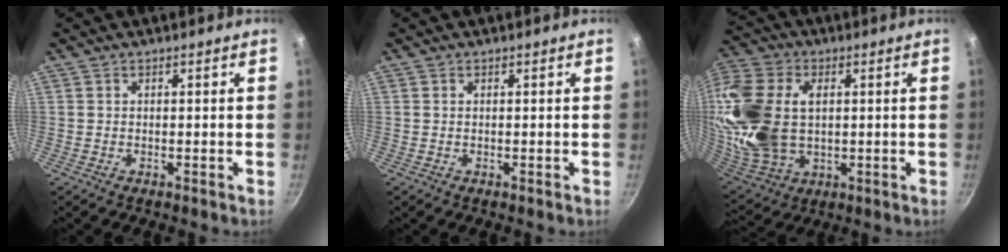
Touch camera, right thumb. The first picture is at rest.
{"total": 0.0}
{"total": 25.0, "force": [3.2, 17.0, 18.1], "torque": [-0.407, 0.006, 0.067]}